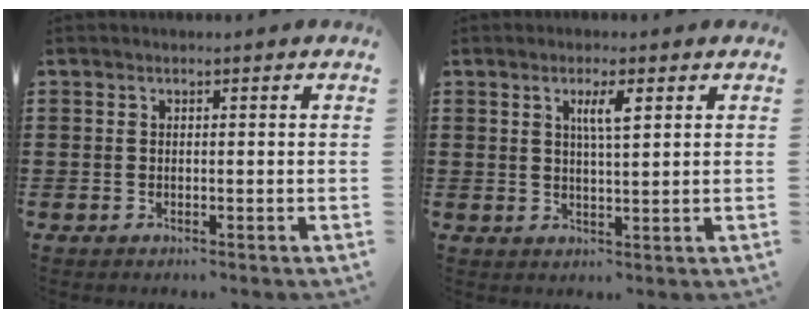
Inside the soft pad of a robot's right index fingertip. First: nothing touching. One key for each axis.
{"total": 3.5, "fx": 1.3, "fy": 0.6, "fz": 3.2, "tx": -0.066, "ty": 0.005, "tz": 0.019}